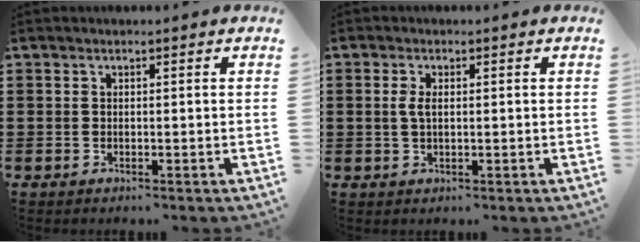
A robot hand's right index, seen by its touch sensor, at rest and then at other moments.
{"total": 2.0, "force": [0.1, 0.8, 1.9], "torque": [-0.039, 0.003, 0.000]}